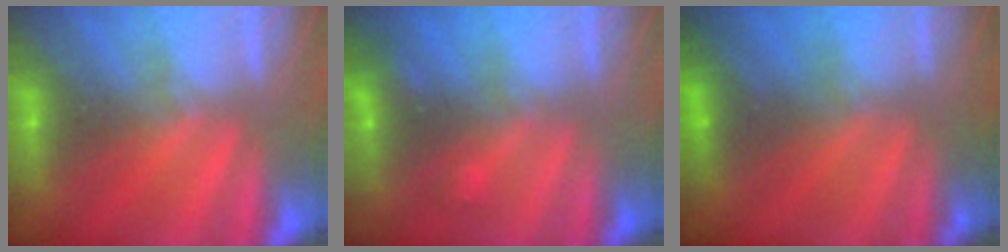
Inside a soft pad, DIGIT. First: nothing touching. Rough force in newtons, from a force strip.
{"total": 2.3}
{"total": 1.5}